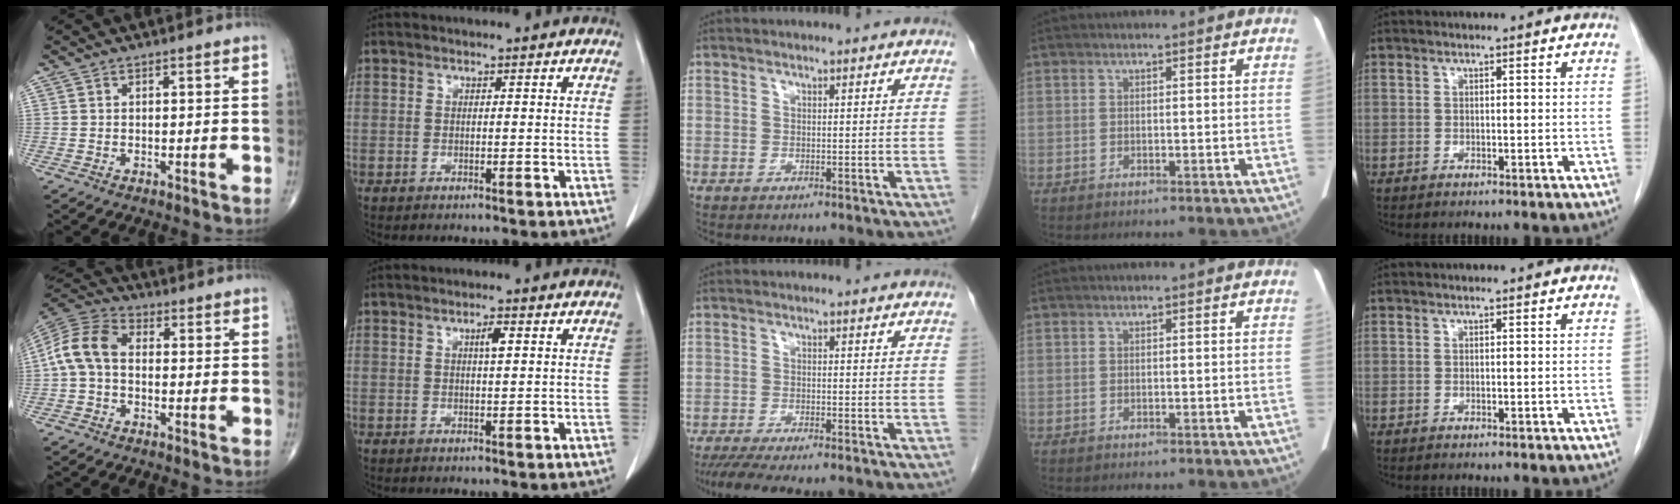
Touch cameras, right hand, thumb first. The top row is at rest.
{"thumb": {"total": 9.4, "force": [-0.5, 6.3, 7.0], "torque": [-0.137, 0.028, -0.025]}, "index": {"total": 2.0, "force": [0.7, 0.3, 1.8], "torque": [-0.032, 0.001, 0.011]}, "middle": {"total": 10.9, "force": [-9.3, 1.7, 5.4], "torque": [-0.074, -0.013, -0.135]}}